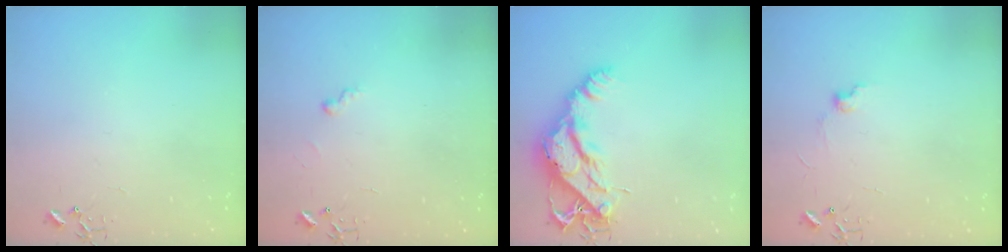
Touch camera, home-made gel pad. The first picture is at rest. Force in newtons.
{"total": 5.5, "press": 5.5, "slide": 0.5}
{"total": 14.0, "press": 13.9, "slide": 1.4}
{"total": 4.1, "press": 4.0, "slide": 0.7}